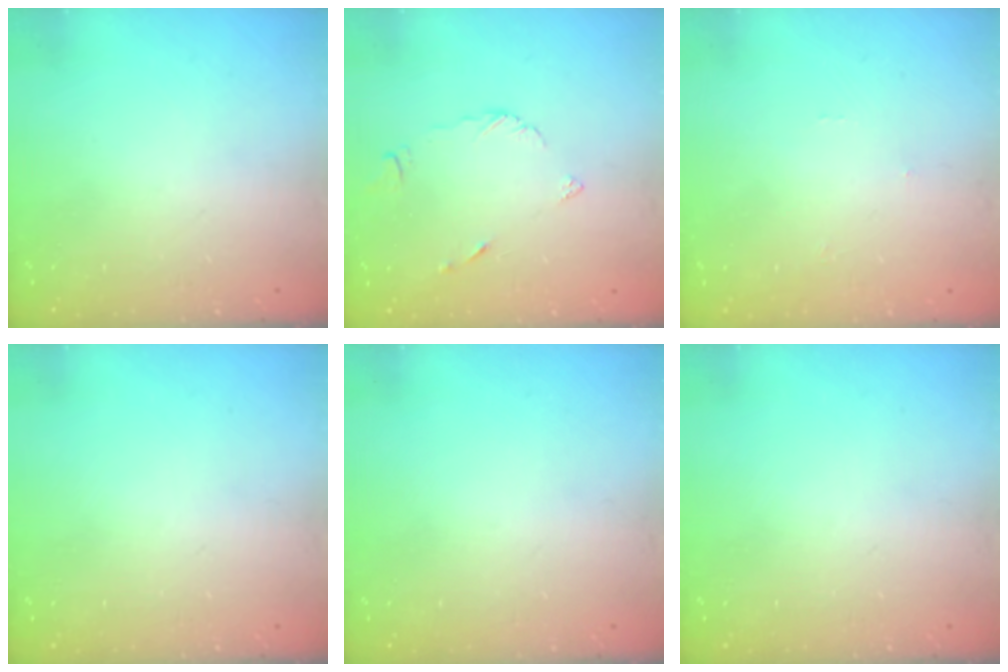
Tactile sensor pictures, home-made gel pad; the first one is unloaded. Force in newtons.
{"total": 3.8, "press": 3.8, "slide": 0.5}
{"total": 0.0}
{"total": 0.0}
{"total": 0.0}
{"total": 0.0}